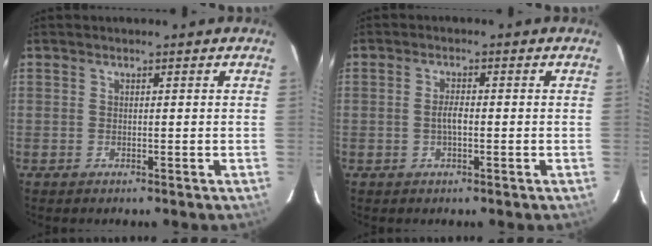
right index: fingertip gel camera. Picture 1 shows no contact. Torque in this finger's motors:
{"motor_torque": [0.76, 0.01, 0.37, 0.10]}